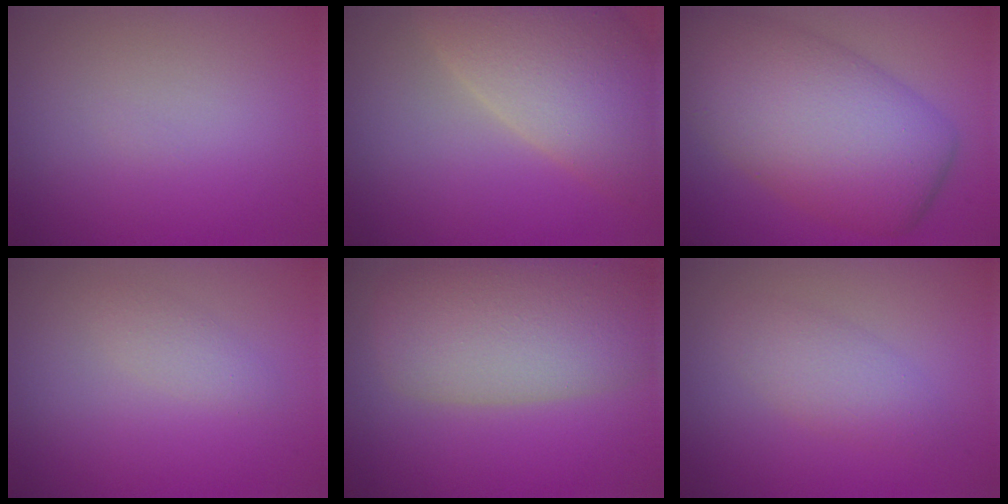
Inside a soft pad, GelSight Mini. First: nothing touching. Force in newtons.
{"total": 9.5, "press": 9.4, "slide": 1.2}
{"total": 11.1, "press": 11.1, "slide": 0.5}
{"total": 1.4, "press": 1.4, "slide": 0.1}
{"total": 8.8, "press": 8.8, "slide": 0.4}
{"total": 2.6, "press": 2.6, "slide": 0.1}